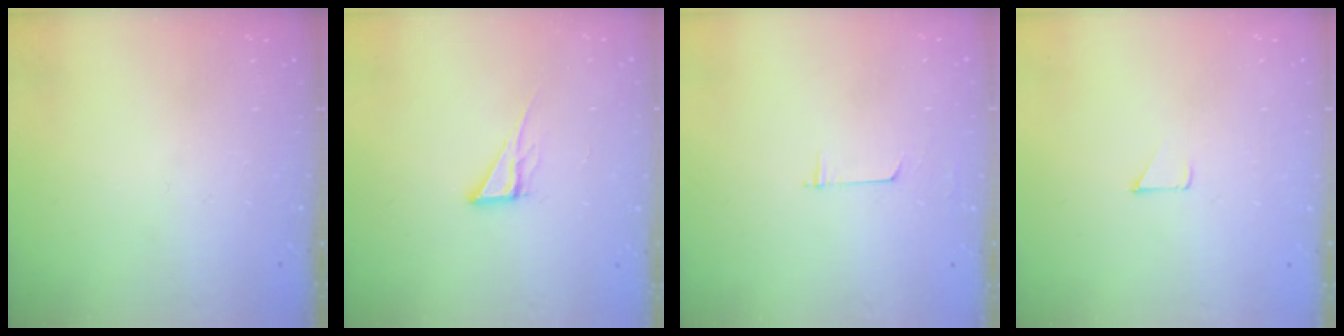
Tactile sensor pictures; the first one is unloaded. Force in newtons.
{"total": 6.1, "press": 6.1, "slide": 0.3}
{"total": 4.6, "press": 4.6, "slide": 0.4}
{"total": 2.9, "press": 2.8, "slide": 0.3}